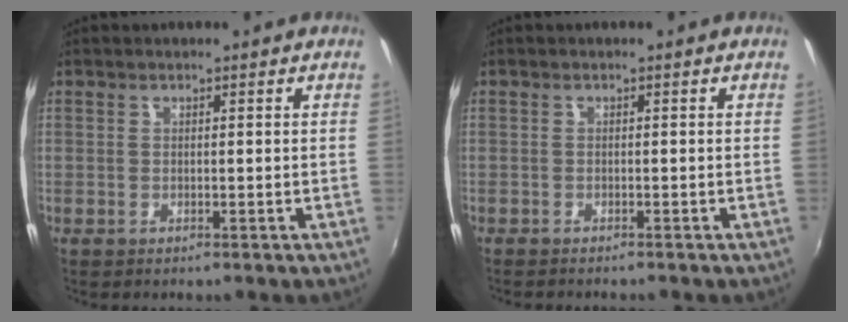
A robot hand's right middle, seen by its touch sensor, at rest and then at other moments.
{"total": 1.7, "force": [-1.6, 0.2, 0.5], "torque": [-0.015, -0.011, -0.028]}